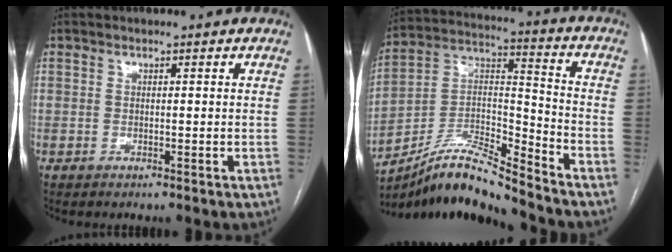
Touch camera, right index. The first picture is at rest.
{"total": 12.4, "force": [-11.2, 0.2, 5.3], "torque": [-0.100, 0.033, -0.203]}